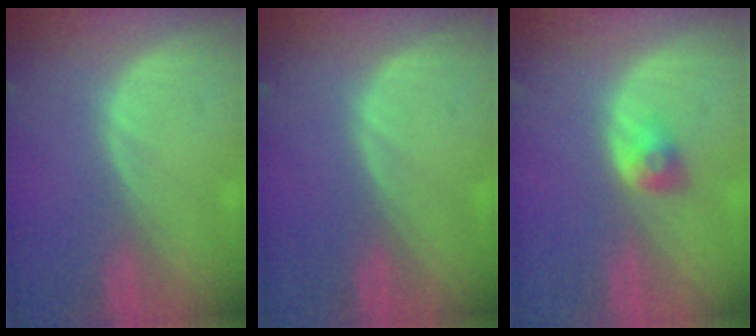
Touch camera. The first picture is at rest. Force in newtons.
{"total": 0.0}
{"total": 2.7, "press": 2.4, "slide": 1.2}